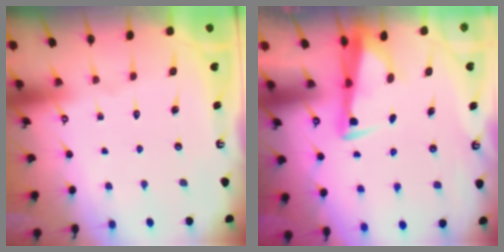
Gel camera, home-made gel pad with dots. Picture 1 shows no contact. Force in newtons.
{"total": 3.4, "press": 3.3, "slide": 0.9}